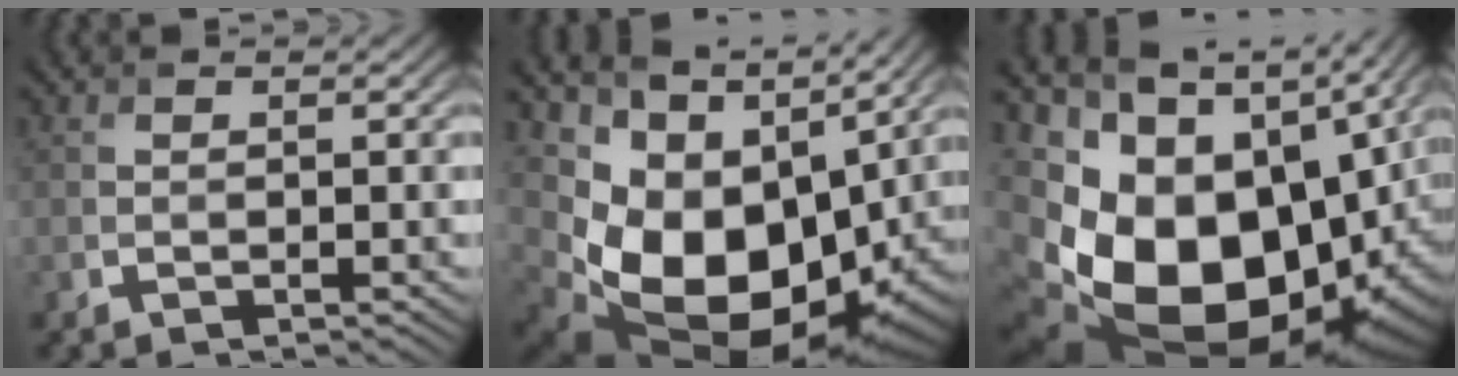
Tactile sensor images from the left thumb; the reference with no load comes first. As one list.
[{"total": 16.5, "force": [0.1, 11.8, 11.5], "torque": [-0.219, -0.037, 0.040]}, {"total": 21.5, "force": [-3.1, 14.5, 15.6], "torque": [-0.317, -0.061, -0.005]}]